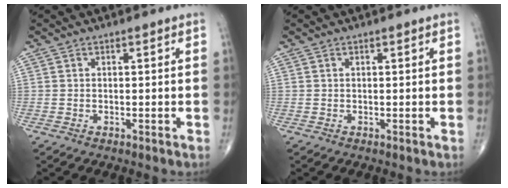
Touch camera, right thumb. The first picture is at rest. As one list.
[{"total": 0.0}]